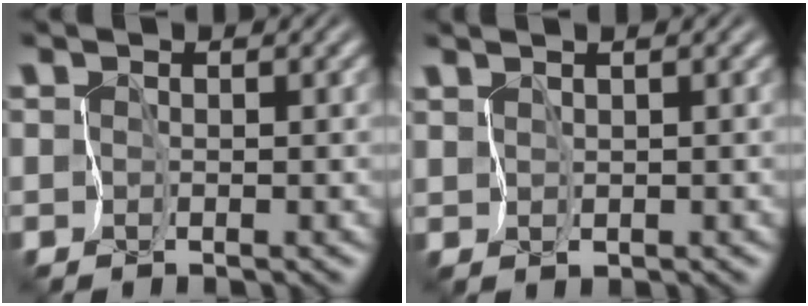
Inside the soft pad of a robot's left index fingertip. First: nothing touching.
{"total": 2.2, "force": [1.6, 0.5, 1.3], "torque": [-0.029, 0.010, 0.022]}